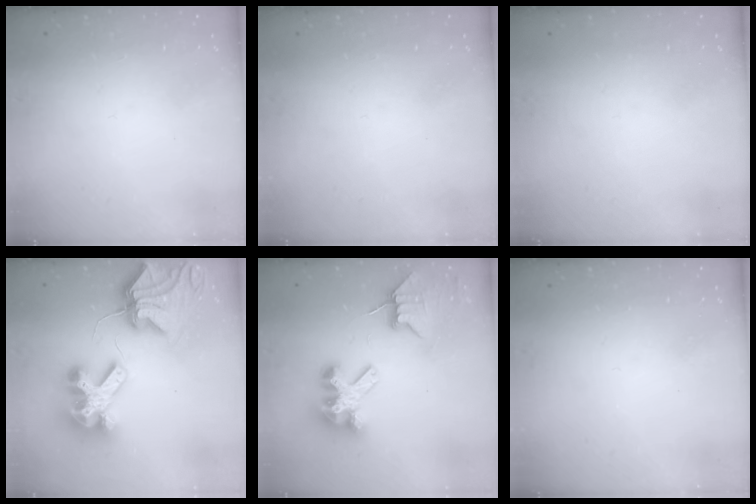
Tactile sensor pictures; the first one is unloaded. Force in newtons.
{"total": 0.0}
{"total": 0.0}
{"total": 15.4, "press": 15.3, "slide": 2.1}
{"total": 9.5, "press": 9.5, "slide": 0.8}
{"total": 0.0}